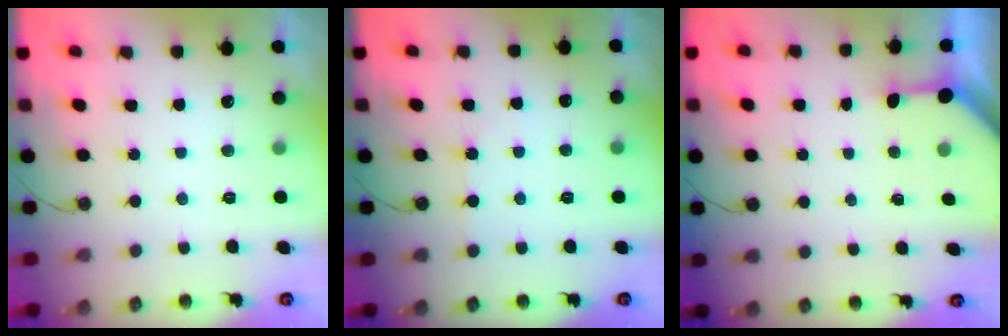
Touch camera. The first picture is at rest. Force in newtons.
{"total": 1.5, "press": 1.4, "slide": 0.3}
{"total": 3.2, "press": 3.2, "slide": 0.4}